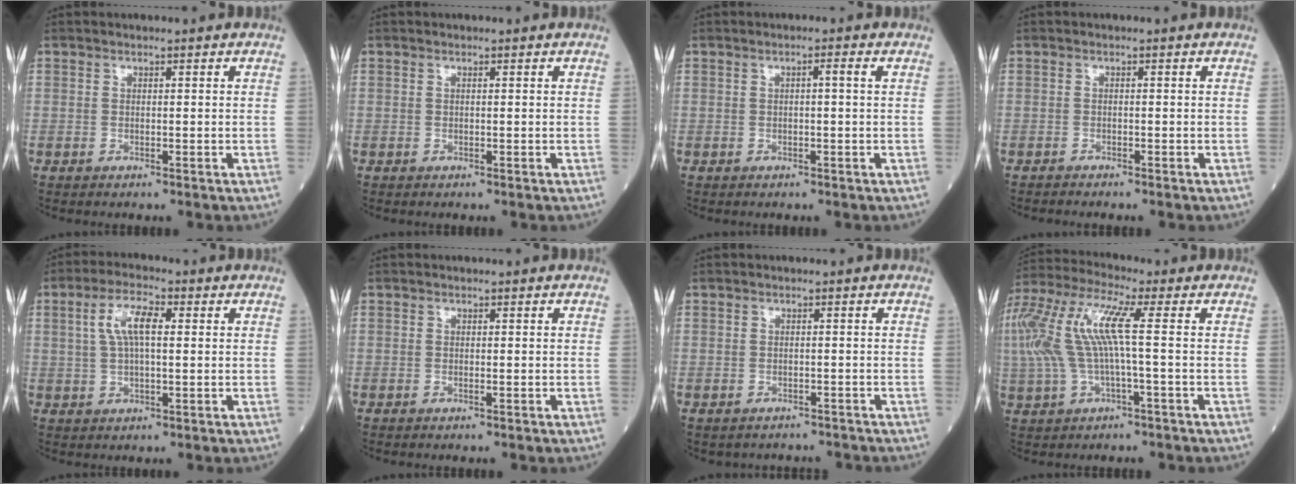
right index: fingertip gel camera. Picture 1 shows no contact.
{"total": 0.0}
{"total": 1.3, "force": [0.1, -0.2, 1.2], "torque": [-0.022, 0.002, 0.002]}
{"total": 0.8, "force": [-0.8, -0.1, 0.0], "torque": [-0.005, -0.003, -0.015]}
{"total": 6.4, "force": [1.6, 1.9, 5.9], "torque": [-0.122, 0.014, 0.032]}
{"total": 0.0}
{"total": 3.7, "force": [-3.2, 1.8, -0.2], "torque": [0.001, 0.011, -0.044]}
{"total": 12.3, "force": [0.8, 2.0, 12.1], "torque": [-0.279, 0.038, 0.011]}